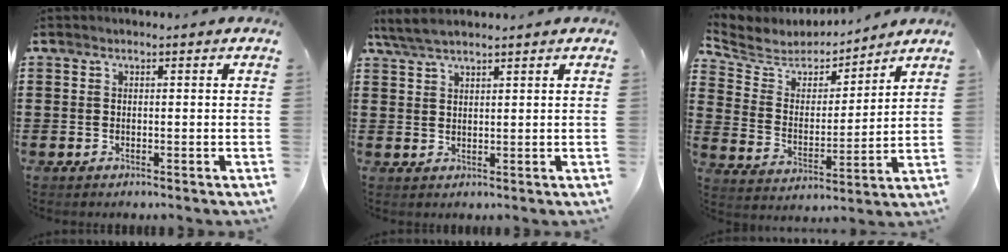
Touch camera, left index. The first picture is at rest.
{"total": 3.6, "force": [3.0, 0.4, 1.8], "torque": [-0.043, 0.001, 0.058]}
{"total": 5.6, "force": [5.3, 1.9, 0.4], "torque": [-0.047, -0.038, 0.087]}